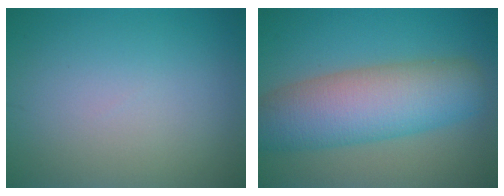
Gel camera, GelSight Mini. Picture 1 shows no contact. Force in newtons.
{"total": 9.0, "press": 9.0, "slide": 0.6}